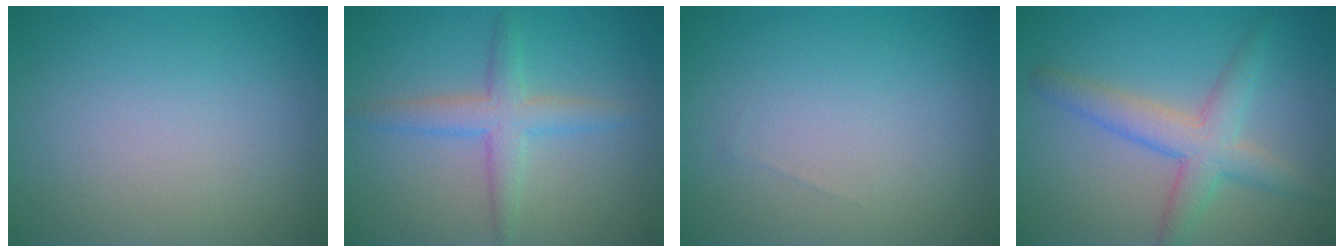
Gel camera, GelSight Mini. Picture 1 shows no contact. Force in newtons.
{"total": 3.2, "press": 3.2, "slide": 0.0}
{"total": 0.0}
{"total": 4.3, "press": 4.3, "slide": 0.2}